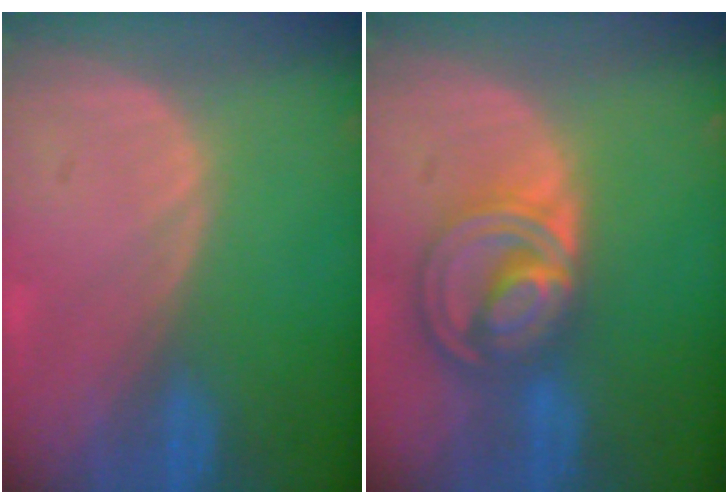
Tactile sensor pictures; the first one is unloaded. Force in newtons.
{"total": 8.7, "press": 7.4, "slide": 4.6}